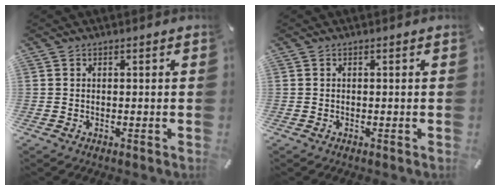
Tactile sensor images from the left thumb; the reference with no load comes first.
{"total": 0.0}